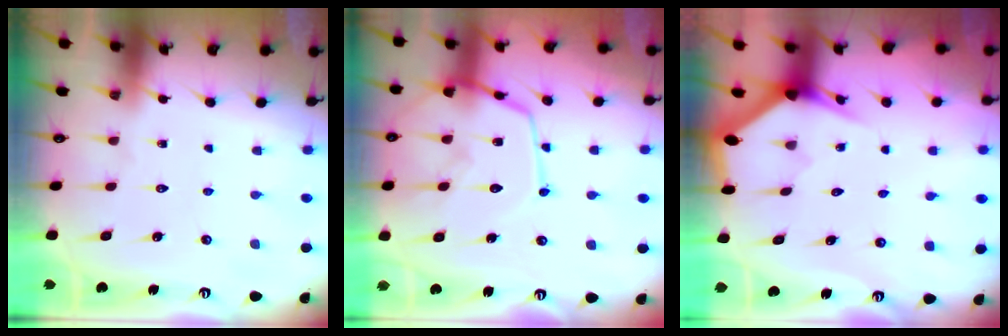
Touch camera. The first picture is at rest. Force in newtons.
{"total": 15.2, "press": 15.1, "slide": 1.4}
{"total": 2.9, "press": 2.9, "slide": 0.1}